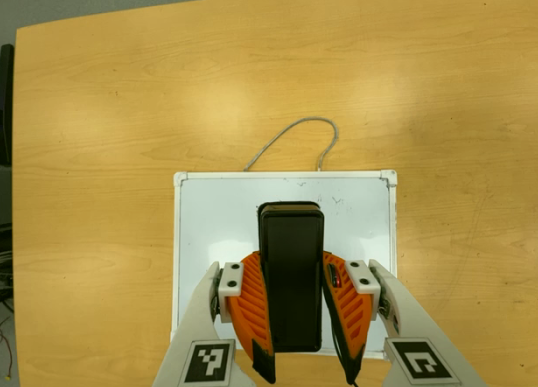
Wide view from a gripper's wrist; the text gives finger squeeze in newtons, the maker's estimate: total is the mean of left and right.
{"total": 7.7, "left": 6.0, "right": 9.4}